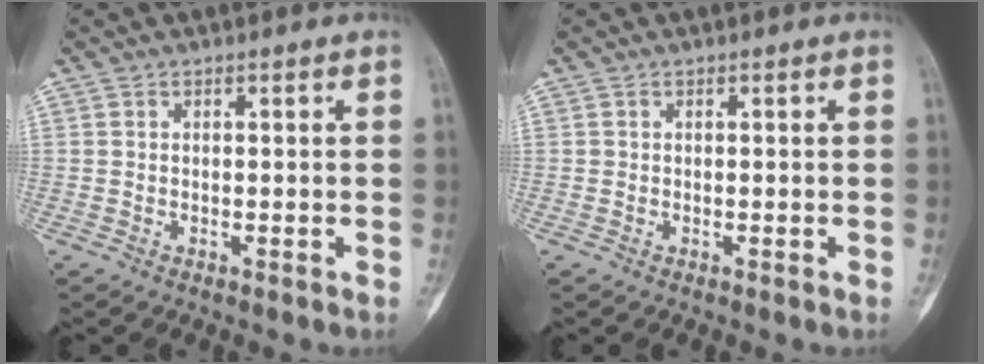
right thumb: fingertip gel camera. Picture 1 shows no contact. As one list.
[{"total": 0.0}]